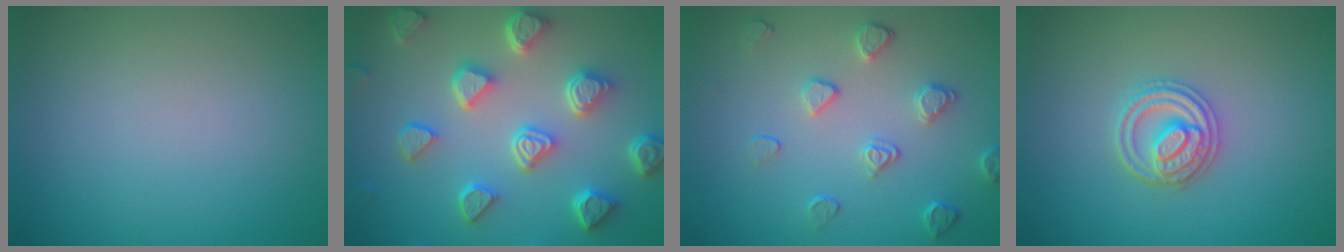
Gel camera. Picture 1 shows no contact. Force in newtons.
{"total": 6.7, "press": 5.4, "slide": 3.9}
{"total": 2.4, "press": 1.9, "slide": 1.4}
{"total": 2.8, "press": 2.8, "slide": 0.4}